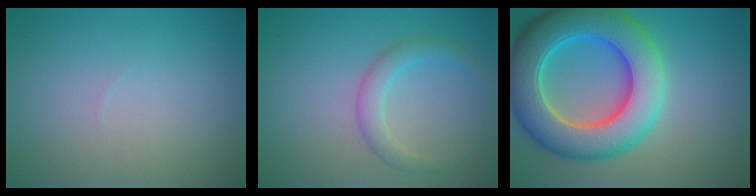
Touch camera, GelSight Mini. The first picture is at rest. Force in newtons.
{"total": 2.4, "press": 2.4, "slide": 0.1}
{"total": 11.0, "press": 11.0, "slide": 0.5}